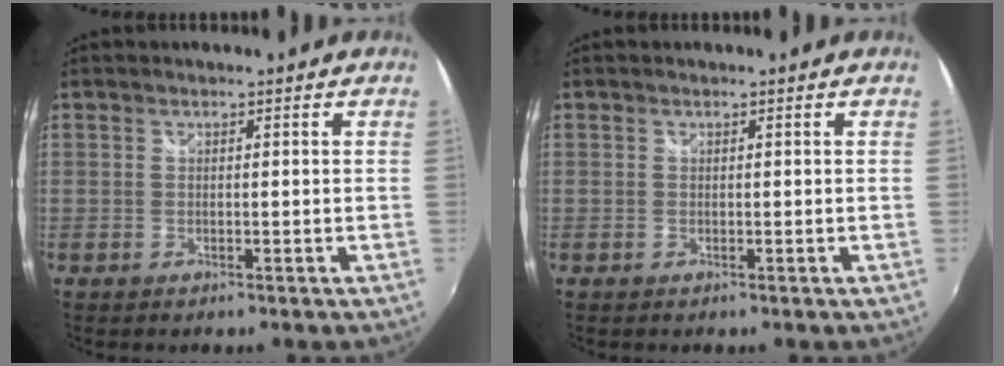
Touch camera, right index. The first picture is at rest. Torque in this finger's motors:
{"motor_torque": [0.01, 0.00, 0.00, 0.01]}